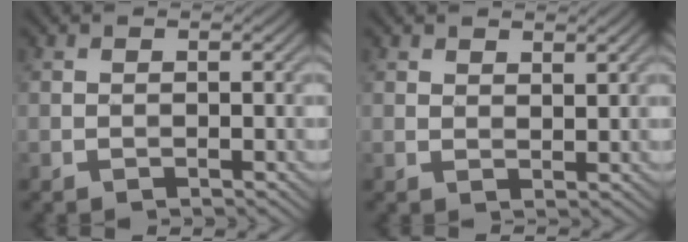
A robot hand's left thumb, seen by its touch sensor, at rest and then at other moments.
{"total": 2.5, "force": [1.9, 1.1, 1.3], "torque": [-0.019, -0.001, 0.039]}